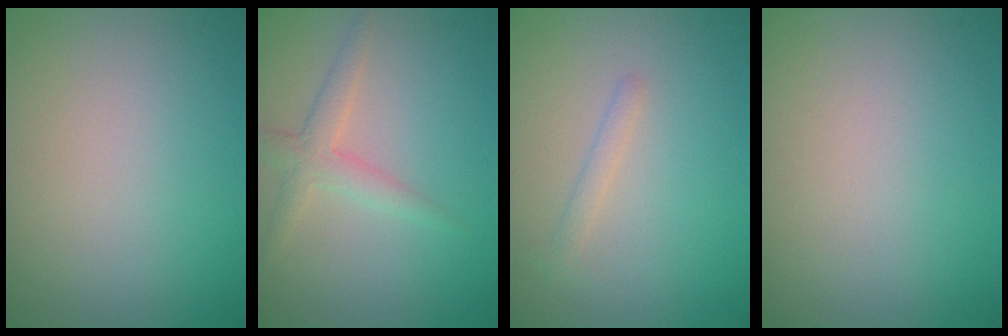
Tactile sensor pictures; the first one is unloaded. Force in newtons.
{"total": 2.4, "press": 2.4, "slide": 0.1}
{"total": 1.1, "press": 1.1, "slide": 0.0}
{"total": 0.0}